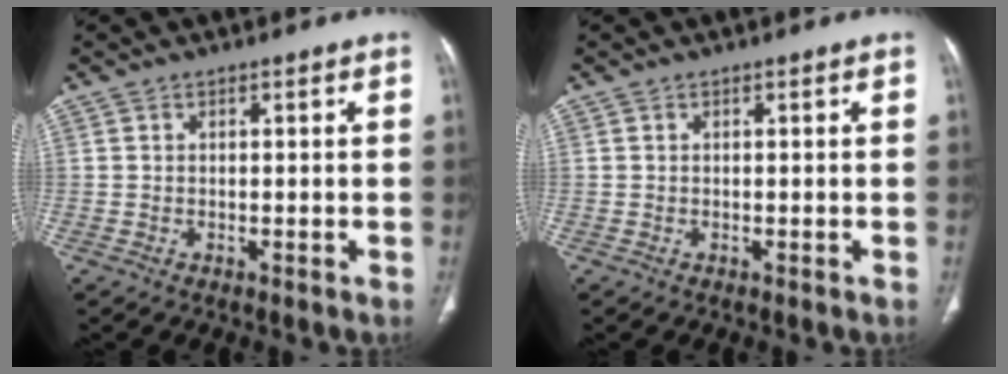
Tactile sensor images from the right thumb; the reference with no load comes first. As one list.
[{"total": 0.0}]